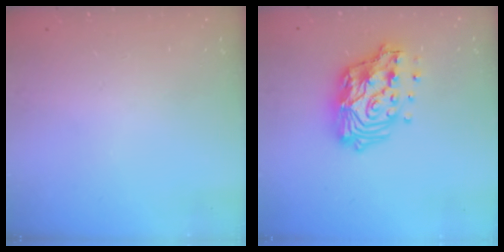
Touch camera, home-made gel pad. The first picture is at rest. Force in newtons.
{"total": 17.2, "press": 17.1, "slide": 1.6}